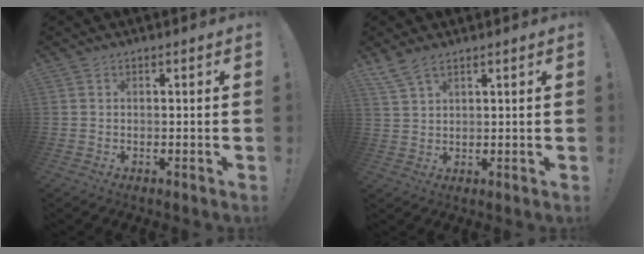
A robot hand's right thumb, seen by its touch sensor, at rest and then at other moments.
{"total": 4.6, "force": [3.7, 1.3, 2.5], "torque": [-0.062, -0.012, 0.074]}